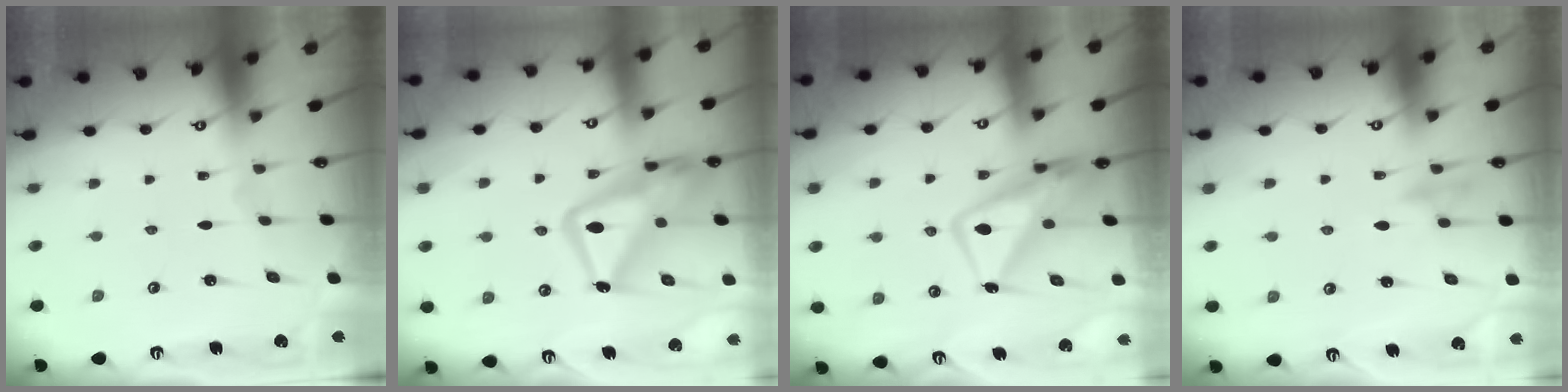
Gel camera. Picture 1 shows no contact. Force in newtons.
{"total": 19.7, "press": 19.6, "slide": 2.0}
{"total": 11.6, "press": 11.5, "slide": 1.6}
{"total": 9.3, "press": 9.2, "slide": 1.3}